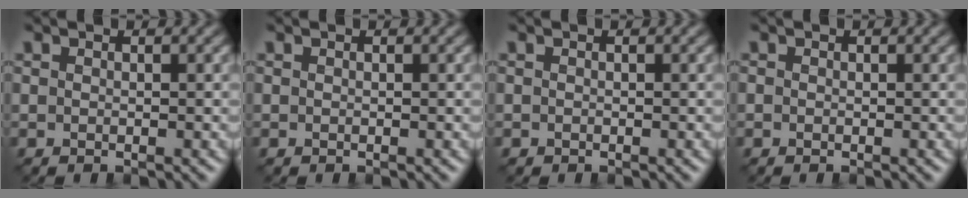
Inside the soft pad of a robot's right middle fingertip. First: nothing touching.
{"total": 0.0}
{"total": 0.0}
{"total": 0.0}